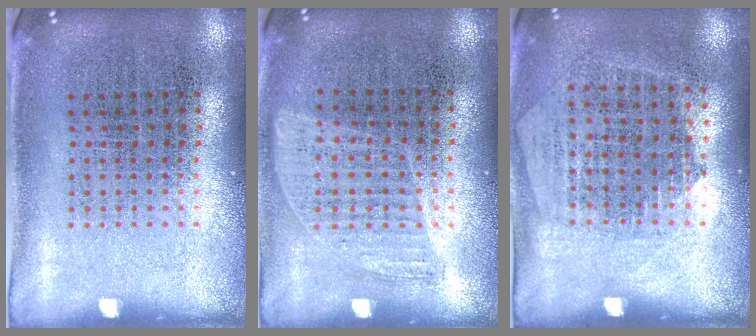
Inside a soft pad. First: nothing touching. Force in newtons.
{"total": 0.8, "press": 0.7, "slide": 0.4}
{"total": 1.2, "press": 1.1, "slide": 0.6}